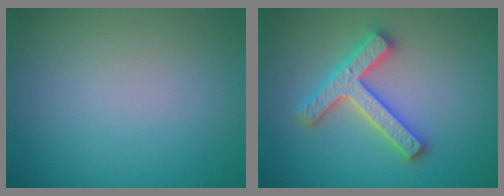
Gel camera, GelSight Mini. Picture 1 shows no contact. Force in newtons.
{"total": 4.7, "press": 4.7, "slide": 0.8}